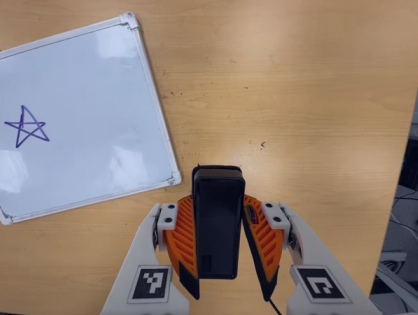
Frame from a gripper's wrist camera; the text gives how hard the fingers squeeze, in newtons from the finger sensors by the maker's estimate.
{"total": 6.5, "left": 4.8, "right": 8.1}